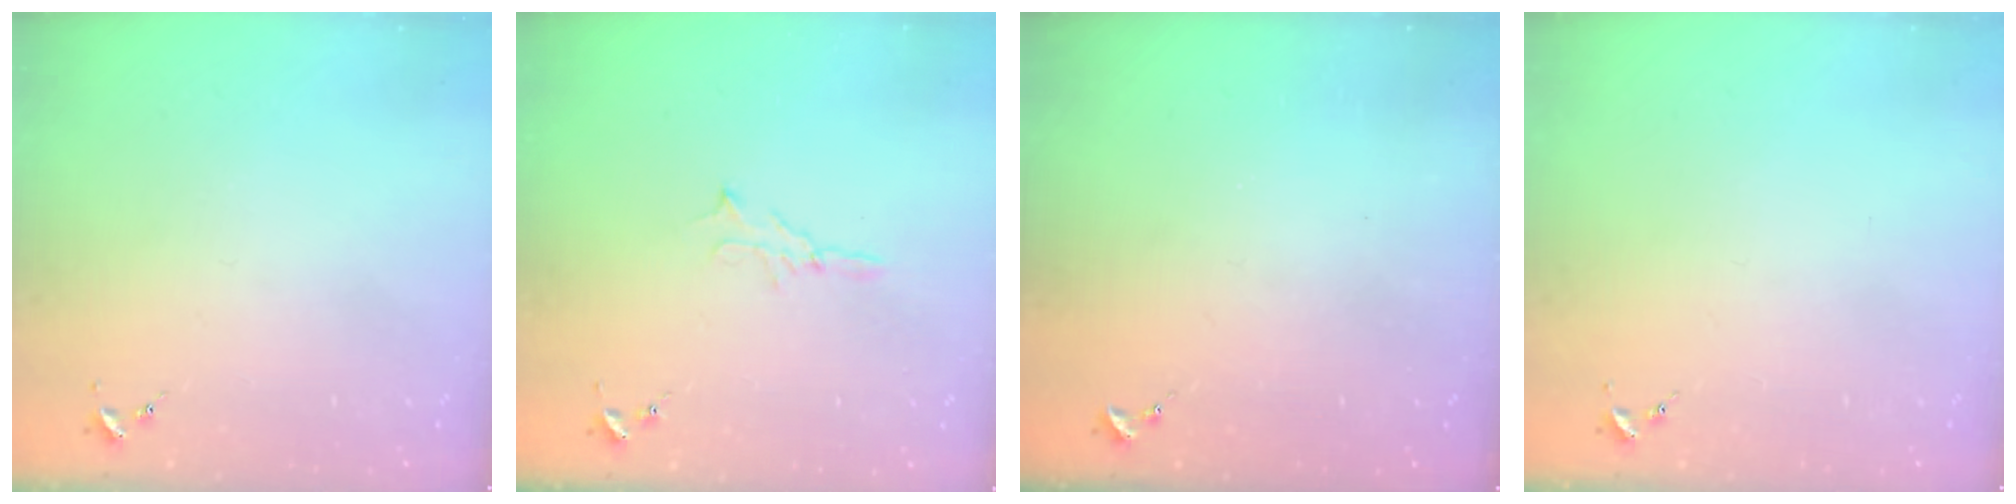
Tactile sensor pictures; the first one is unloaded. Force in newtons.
{"total": 4.7, "press": 4.7, "slide": 0.5}
{"total": 0.0}
{"total": 0.0}